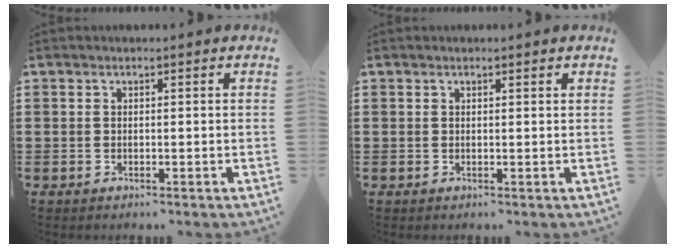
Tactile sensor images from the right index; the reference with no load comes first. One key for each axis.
{"total": 0.0}